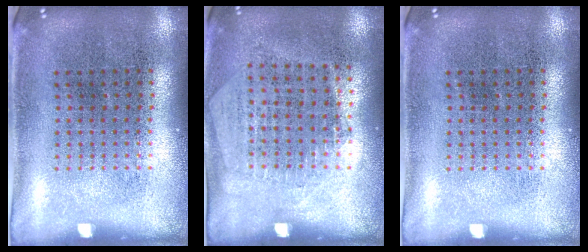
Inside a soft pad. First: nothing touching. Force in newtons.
{"total": 1.3, "press": 1.1, "slide": 0.7}
{"total": 0.0}